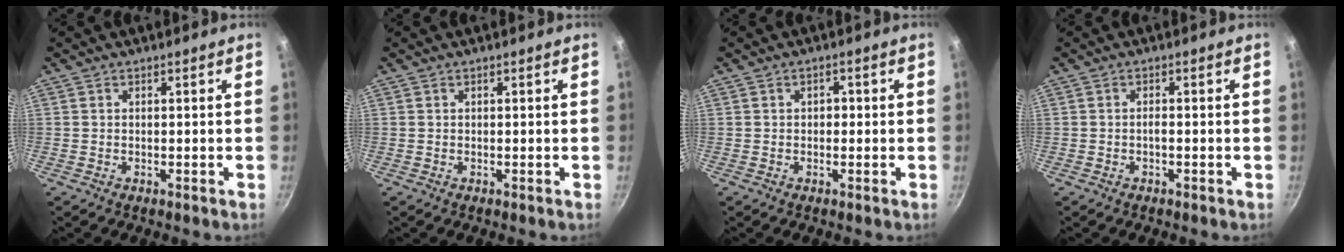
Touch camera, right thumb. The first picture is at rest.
{"total": 0.0}
{"total": 1.6, "force": [0.0, 1.2, 0.9], "torque": [-0.008, 0.005, -0.002]}
{"total": 0.9, "force": [-0.4, 0.3, 0.8], "torque": [-0.014, 0.007, -0.007]}